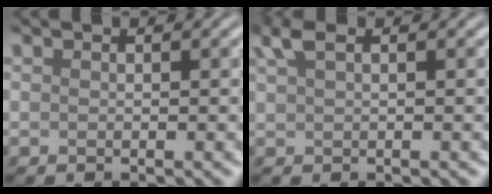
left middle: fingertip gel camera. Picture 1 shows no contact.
{"total": 0.9, "force": [0.1, -0.9, -0.1], "torque": [-0.021, -0.009, 0.039]}